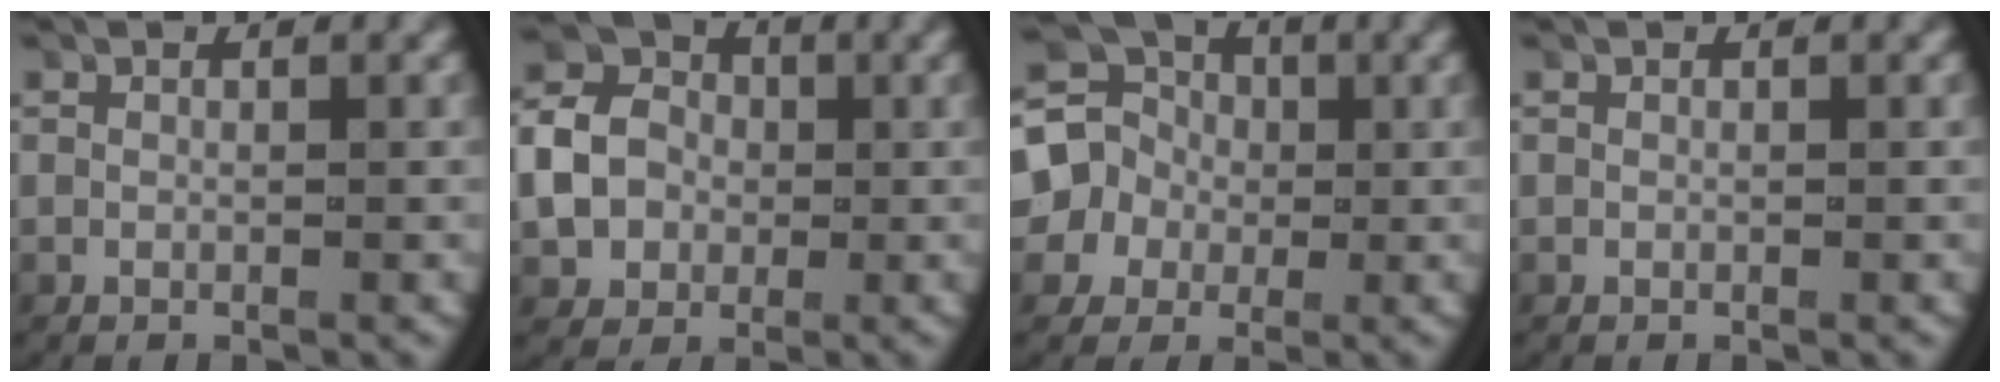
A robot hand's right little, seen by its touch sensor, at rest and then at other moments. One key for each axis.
{"total": 6.4, "fx": 0.0, "fy": 5.7, "fz": 3.1, "tx": -0.069, "ty": -0.007, "tz": -0.001}
{"total": 11.4, "fx": 0.9, "fy": 10.5, "fz": 4.4, "tx": -0.113, "ty": -0.019, "tz": 0.004}
{"total": 0.0}